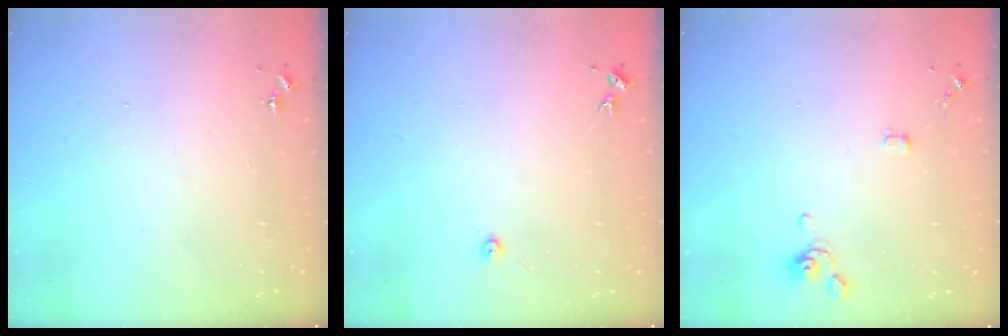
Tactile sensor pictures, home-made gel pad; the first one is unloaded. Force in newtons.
{"total": 2.0, "press": 2.0, "slide": 0.3}
{"total": 3.5, "press": 3.4, "slide": 0.7}